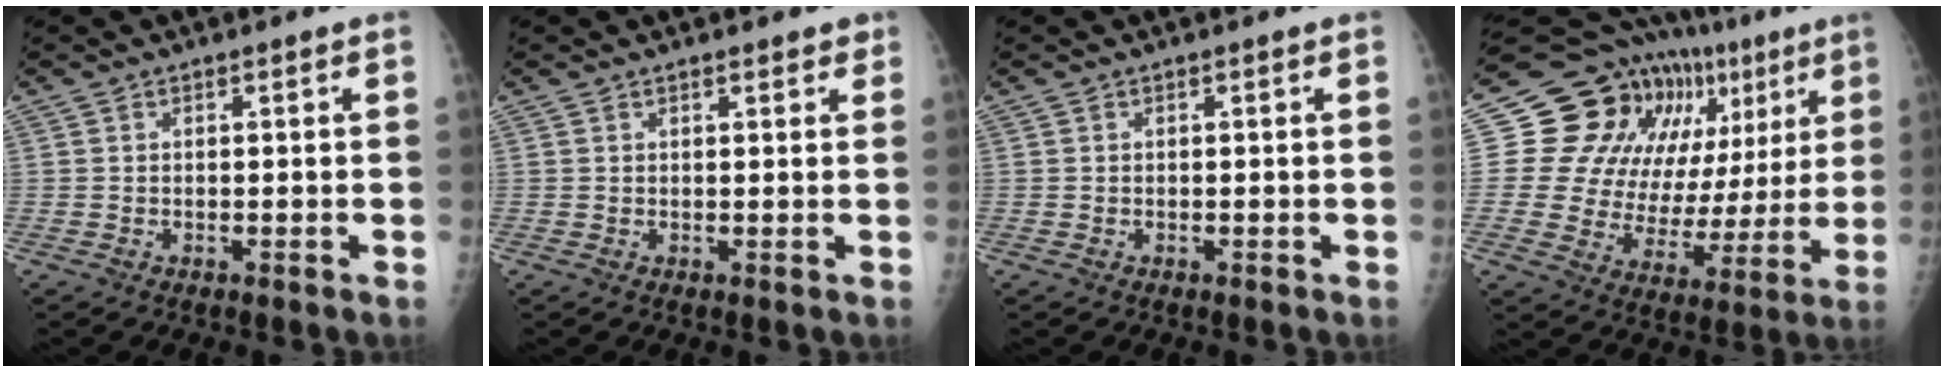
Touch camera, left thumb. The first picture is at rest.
{"total": 2.0, "force": [1.5, 0.8, 1.0], "torque": [0.000, -0.004, 0.015]}
{"total": 0.0}
{"total": 22.2, "force": [8.4, 15.0, 14.1], "torque": [-0.143, 0.012, 0.135]}